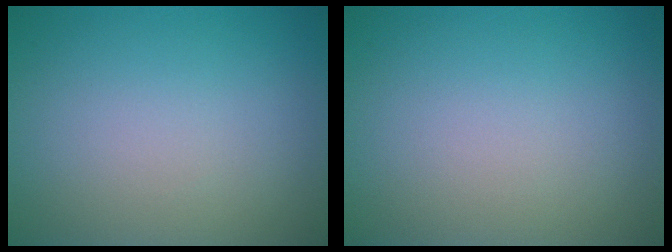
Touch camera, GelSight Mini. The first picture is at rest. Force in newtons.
{"total": 0.0}